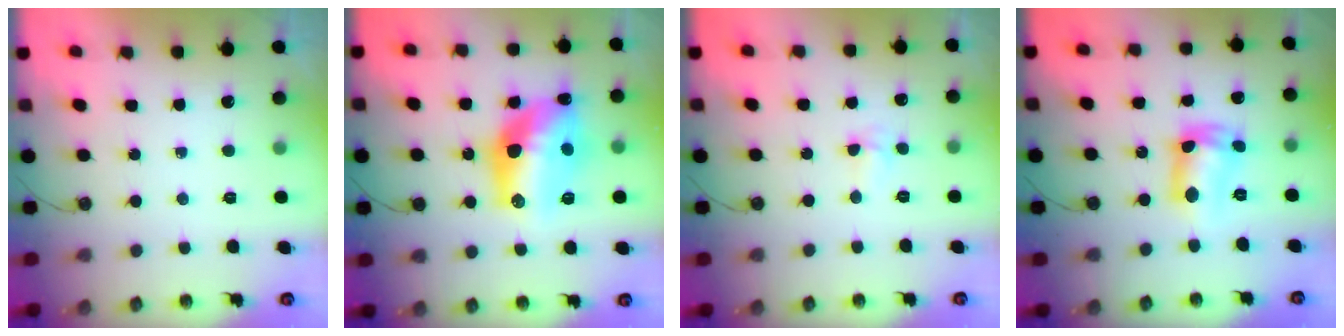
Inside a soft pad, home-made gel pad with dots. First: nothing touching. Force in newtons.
{"total": 17.8, "press": 17.5, "slide": 3.7}
{"total": 3.4, "press": 3.4, "slide": 0.5}
{"total": 11.3, "press": 10.6, "slide": 3.7}